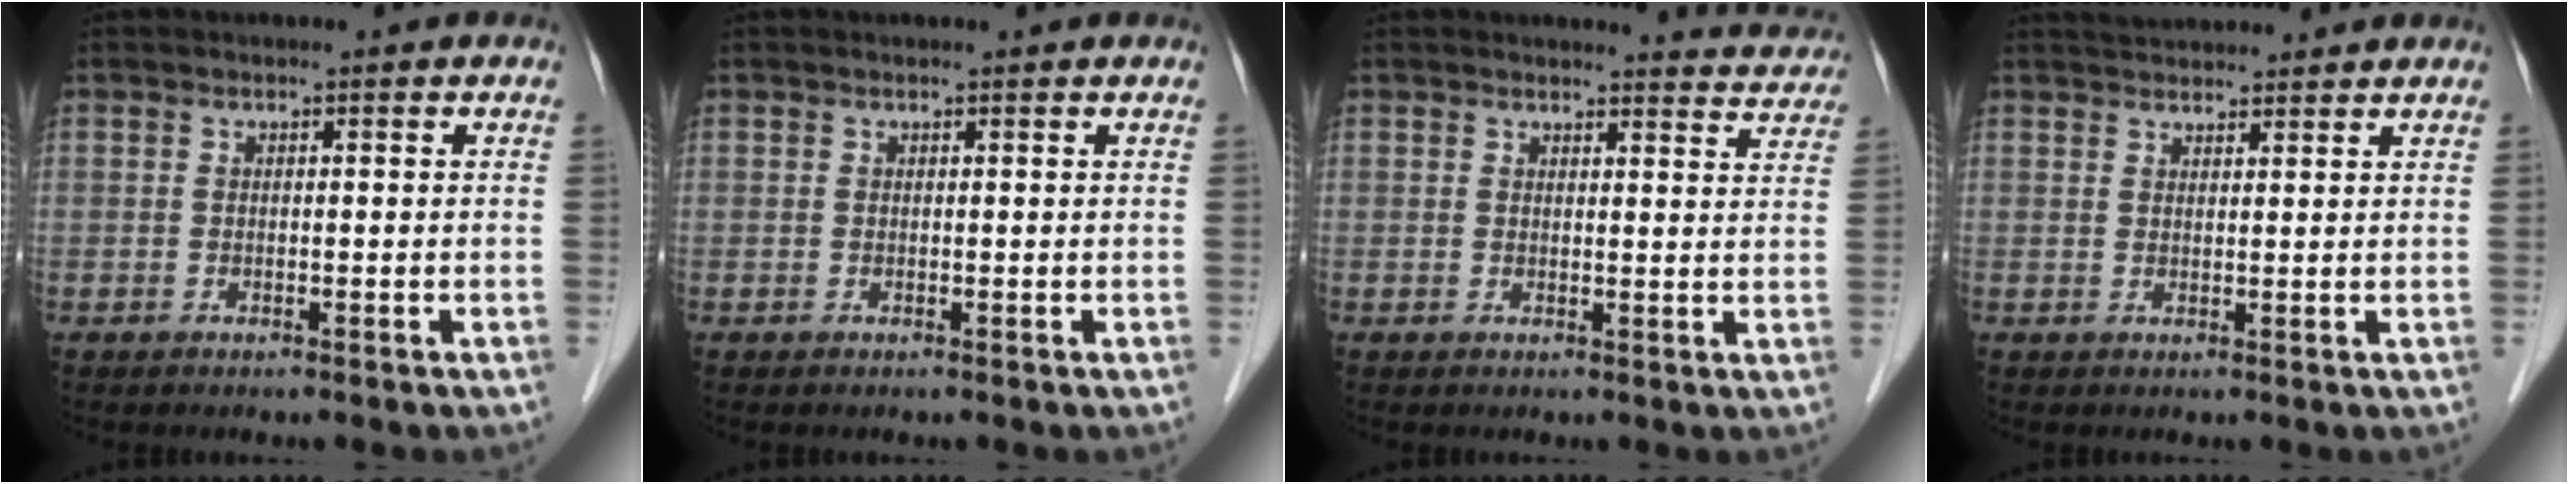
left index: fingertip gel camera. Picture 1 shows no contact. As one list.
[{"total": 0.9, "force": [0.9, 0.1, 0.2], "torque": [-0.009, 0.007, 0.011]}, {"total": 7.5, "force": [7.4, 0.9, 0.2], "torque": [0.014, -0.021, 0.059]}, {"total": 6.2, "force": [6.0, 1.0, 1.4], "torque": [-0.022, 0.036, 0.085]}]